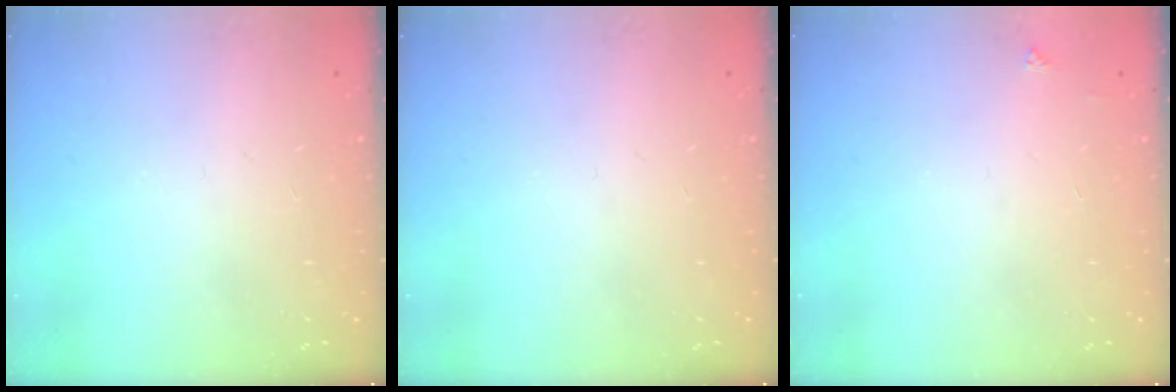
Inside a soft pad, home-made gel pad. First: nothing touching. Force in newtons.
{"total": 0.0}
{"total": 2.1, "press": 2.1, "slide": 0.3}